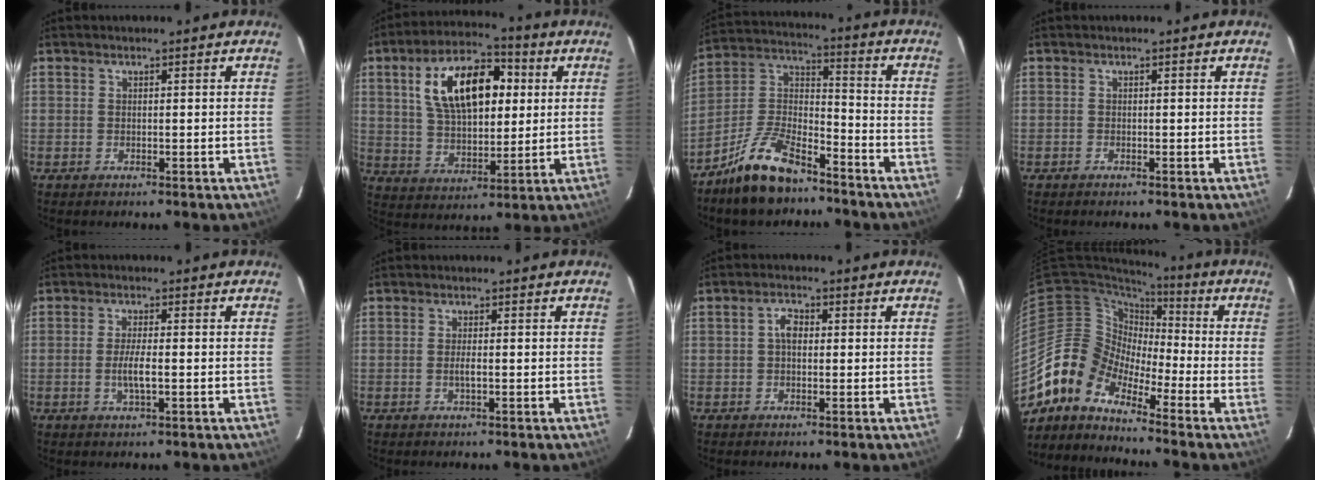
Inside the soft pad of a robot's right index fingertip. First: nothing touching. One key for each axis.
{"total": 17.0, "fx": 4.8, "fy": 9.0, "fz": 13.6, "tx": -0.242, "ty": 0.030, "tz": 0.086}
{"total": 13.7, "fx": -9.6, "fy": 5.5, "fz": 8.1, "tx": -0.172, "ty": 0.023, "tz": -0.178}
{"total": 0.0}
{"total": 4.0, "fx": -0.8, "fy": 0.7, "fz": 3.9, "tx": -0.074, "ty": -0.004, "tz": -0.014}
{"total": 1.7, "fx": -0.3, "fy": 0.3, "fz": 1.6, "tx": -0.032, "ty": -0.002, "tz": -0.006}
{"total": 2.7, "fx": 0.2, "fy": 1.8, "fz": 2.0, "tx": -0.038, "ty": 0.010, "tz": 0.002}
{"total": 9.7, "fx": -7.5, "fy": 5.8, "fz": 2.1, "tx": -0.034, "ty": 0.030, "tz": -0.167}